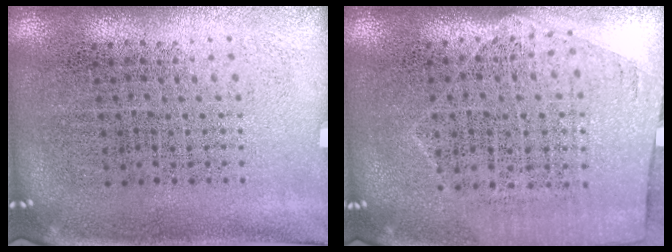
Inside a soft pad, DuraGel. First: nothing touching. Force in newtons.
{"total": 1.3, "press": 1.1, "slide": 0.7}